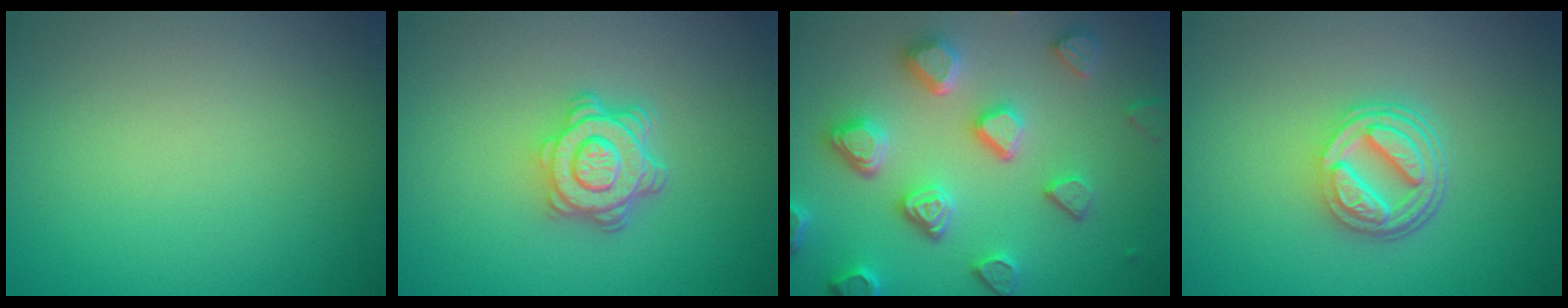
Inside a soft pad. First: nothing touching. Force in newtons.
{"total": 4.8, "press": 3.7, "slide": 3.1}
{"total": 5.6, "press": 5.2, "slide": 2.1}
{"total": 5.2, "press": 3.8, "slide": 3.6}